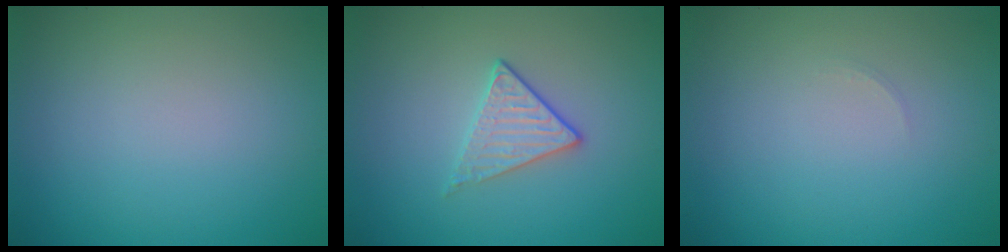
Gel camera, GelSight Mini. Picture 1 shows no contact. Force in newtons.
{"total": 2.0, "press": 1.7, "slide": 1.0}
{"total": 0.6, "press": 0.6, "slide": 0.1}